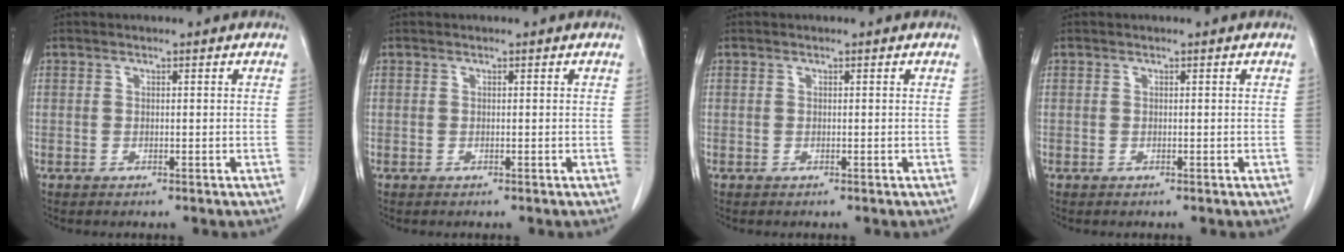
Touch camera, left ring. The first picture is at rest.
{"total": 0.0}
{"total": 0.0}
{"total": 0.0}